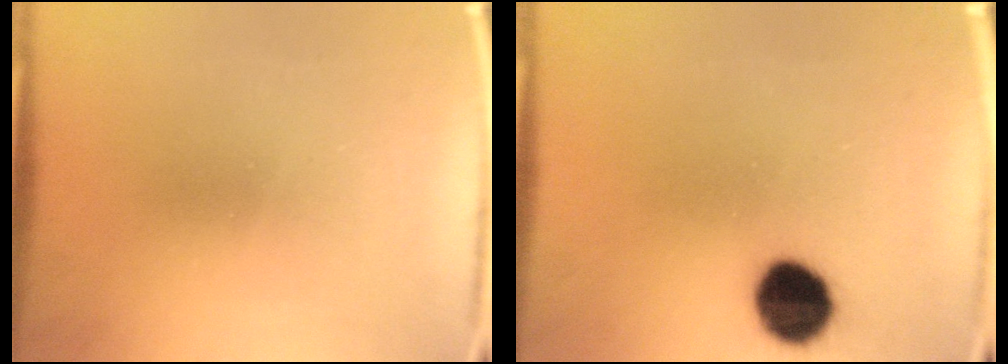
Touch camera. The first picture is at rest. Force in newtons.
{"total": 10.5}